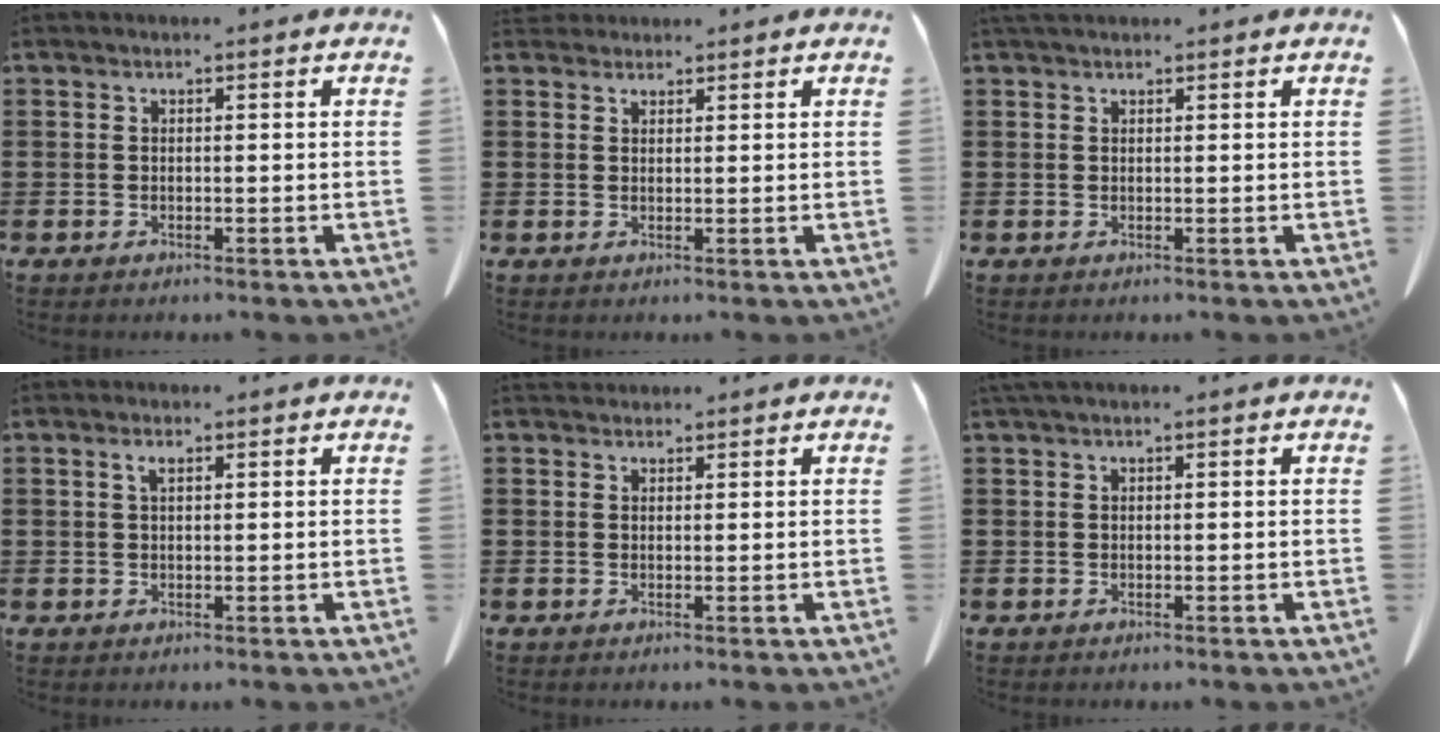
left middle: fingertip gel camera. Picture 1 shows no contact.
{"total": 1.8, "force": [1.6, 0.8, 0.2], "torque": [-0.008, 0.005, 0.032]}
{"total": 1.1, "force": [0.9, 0.5, 0.4], "torque": [-0.011, 0.003, 0.017]}
{"total": 1.5, "force": [0.7, 0.5, 1.2], "torque": [-0.026, 0.004, 0.011]}
{"total": 1.3, "force": [1.2, 0.5, 0.0], "torque": [-0.002, 0.002, 0.024]}
{"total": 0.8, "force": [0.5, 0.1, 0.7], "torque": [-0.015, 0.001, 0.009]}